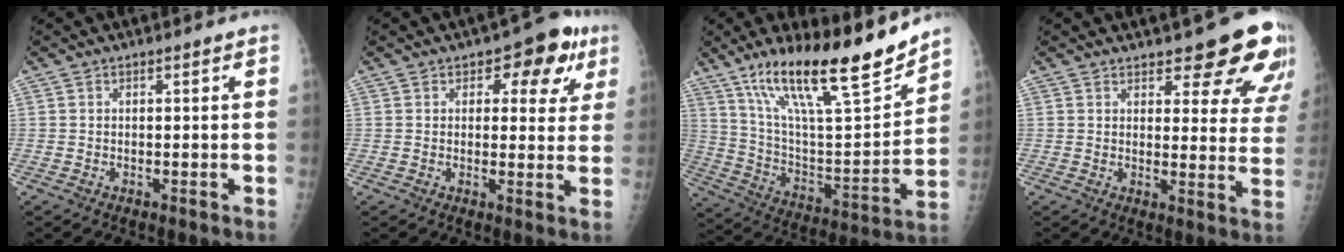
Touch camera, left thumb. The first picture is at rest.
{"total": 8.9, "force": [4.0, 5.3, 5.9], "torque": [-0.021, -0.007, 0.041]}
{"total": 24.5, "force": [17.6, 5.1, 16.3], "torque": [-0.249, -0.072, 0.306]}
{"total": 13.5, "force": [10.0, 4.7, 7.8], "torque": [-0.048, -0.058, 0.107]}